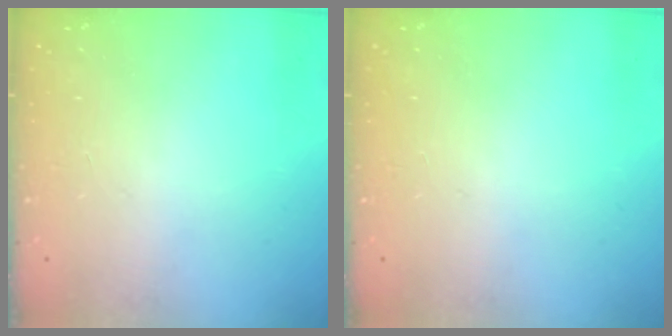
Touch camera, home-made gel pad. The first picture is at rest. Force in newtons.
{"total": 0.0}